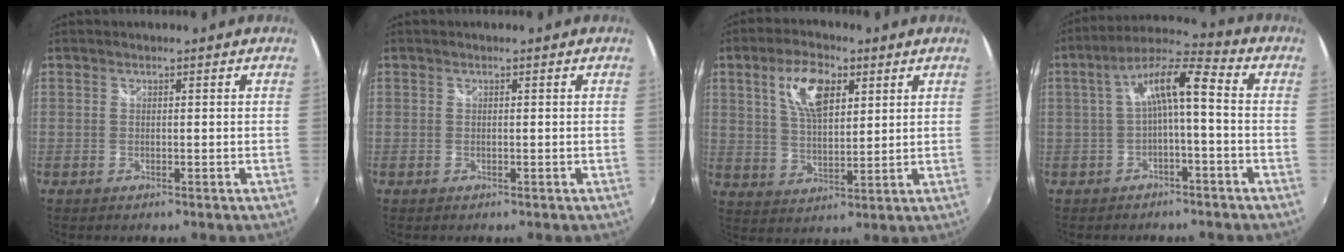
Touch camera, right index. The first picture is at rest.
{"total": 0.0}
{"total": 9.9, "force": [4.3, 4.6, 7.7], "torque": [-0.145, 0.014, 0.081]}
{"total": 8.7, "force": [-0.8, 1.7, 8.5], "torque": [-0.176, 0.024, -0.014]}